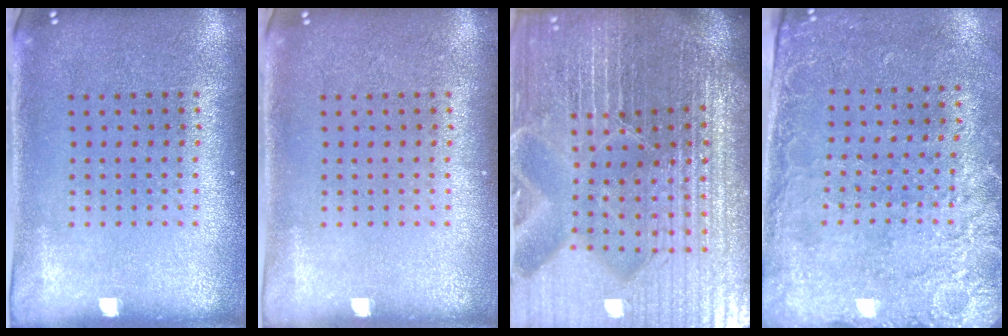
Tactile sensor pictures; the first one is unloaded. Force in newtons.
{"total": 0.0}
{"total": 7.0, "press": 6.1, "slide": 3.4}
{"total": 2.7, "press": 2.2, "slide": 1.5}